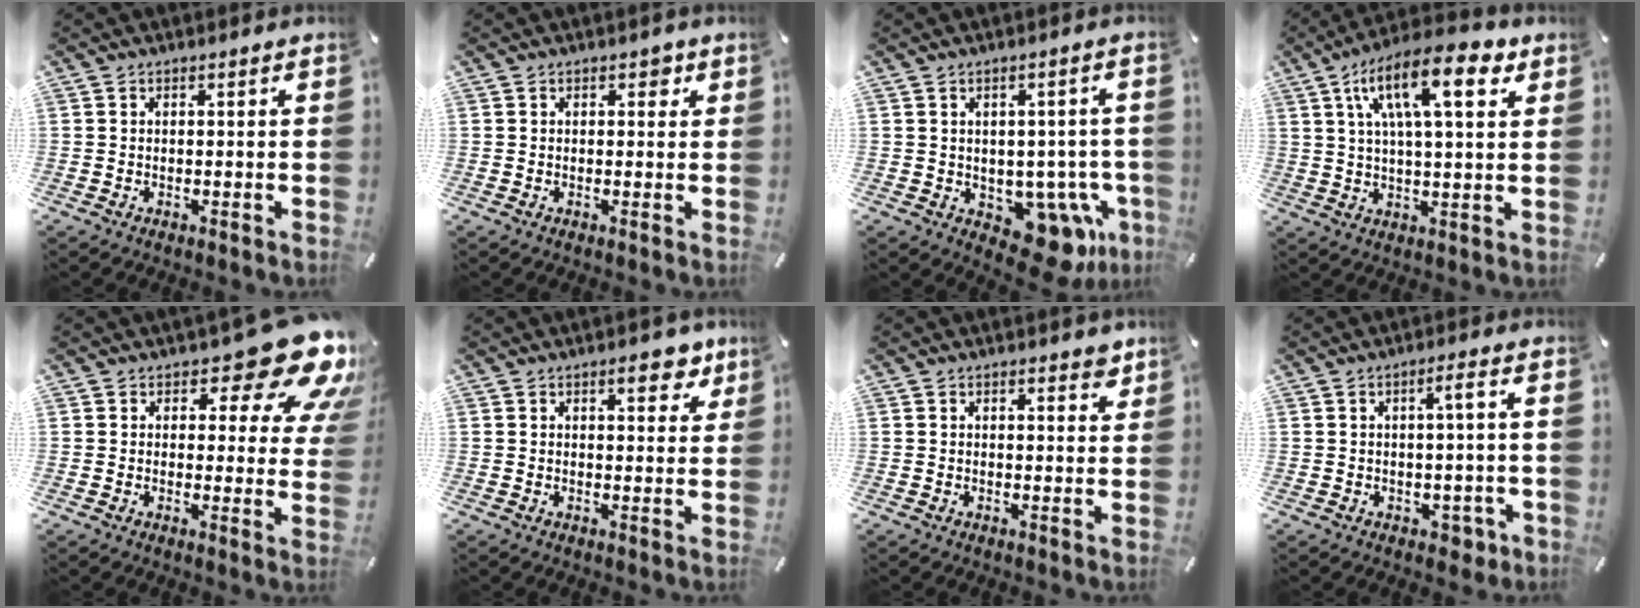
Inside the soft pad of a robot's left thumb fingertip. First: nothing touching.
{"total": 2.0, "force": [0.8, 1.4, 1.2], "torque": [-0.003, -0.002, 0.006]}
{"total": 9.8, "force": [-3.4, 6.9, 6.1], "torque": [-0.043, -0.002, -0.049]}
{"total": 16.8, "force": [7.8, 6.0, 13.6], "torque": [-0.229, -0.011, 0.124]}
{"total": 15.4, "force": [9.3, 6.5, 10.5], "torque": [-0.134, -0.066, 0.153]}
{"total": 6.5, "force": [3.8, 2.9, 4.3], "torque": [-0.047, -0.017, 0.059]}
{"total": 2.3, "force": [1.6, 1.1, 1.2], "torque": [-0.011, -0.004, 0.026]}
{"total": 4.8, "force": [-0.8, 2.3, 4.1], "torque": [-0.065, 0.009, -0.018]}